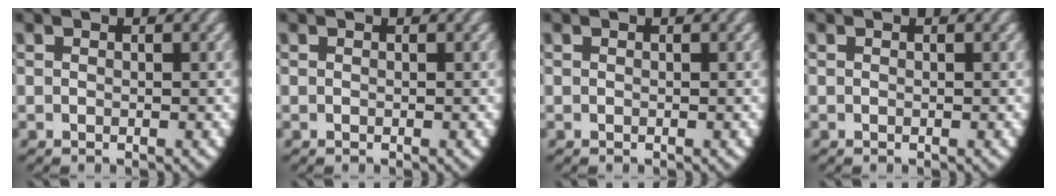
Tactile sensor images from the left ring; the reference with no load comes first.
{"total": 0.0}
{"total": 0.0}
{"total": 0.0}